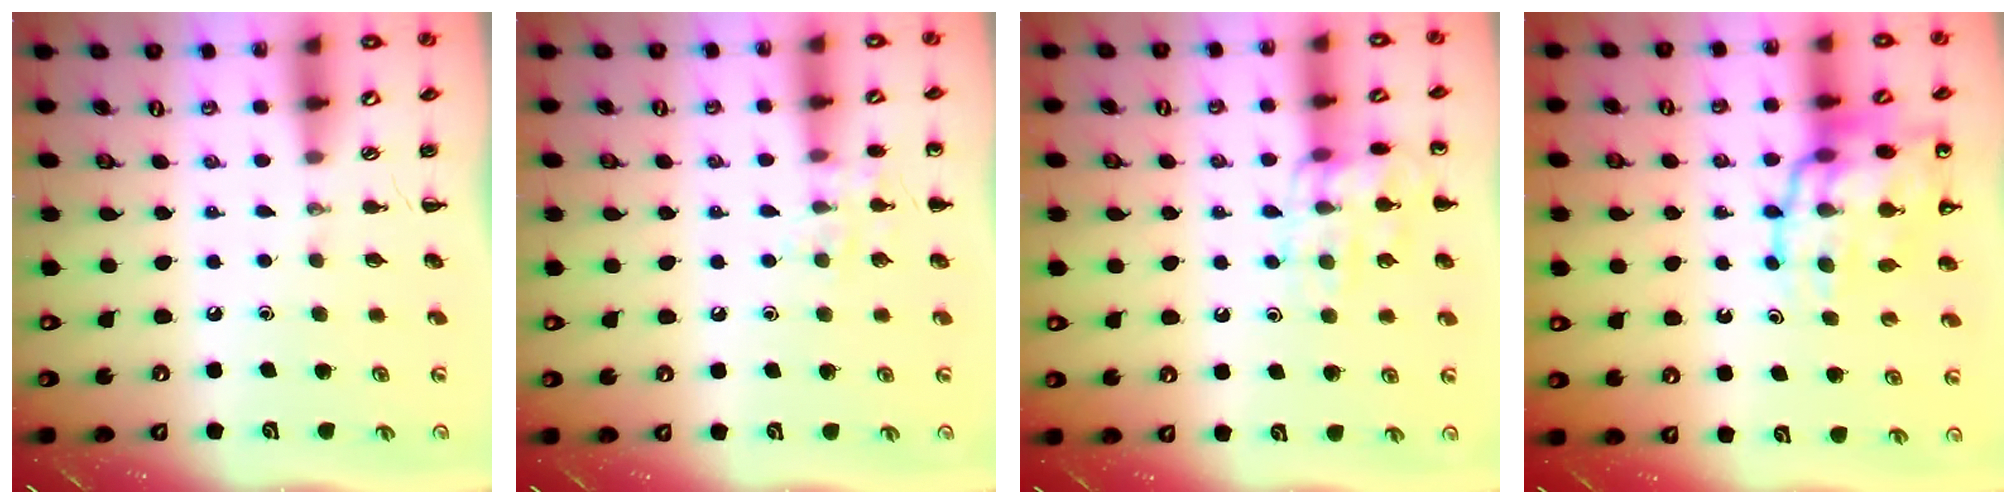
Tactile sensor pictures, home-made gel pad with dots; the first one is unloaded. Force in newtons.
{"total": 7.4, "press": 7.3, "slide": 1.1}
{"total": 12.2, "press": 12.2, "slide": 0.5}
{"total": 21.4, "press": 21.0, "slide": 4.0}